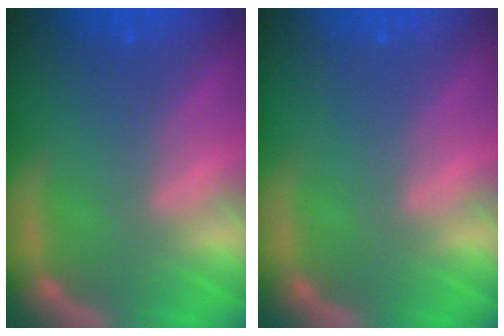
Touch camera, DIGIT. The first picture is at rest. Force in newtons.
{"total": 0.0}